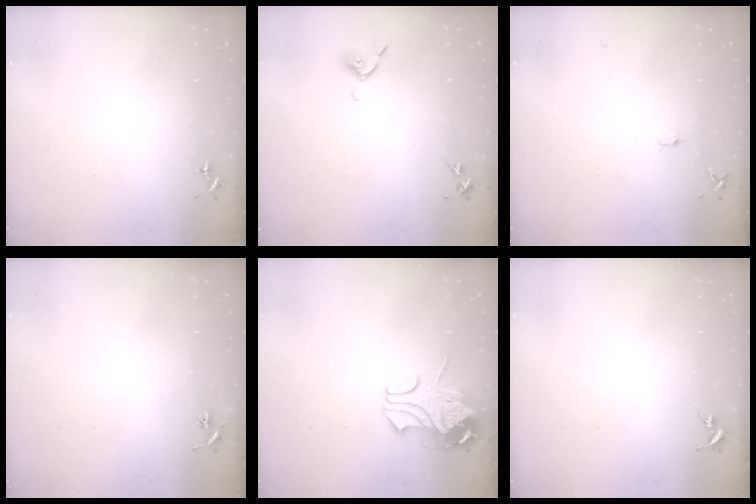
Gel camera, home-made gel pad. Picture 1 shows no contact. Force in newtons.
{"total": 5.6, "press": 5.5, "slide": 1.0}
{"total": 5.2, "press": 5.1, "slide": 0.6}
{"total": 2.9, "press": 2.9, "slide": 0.3}
{"total": 10.0, "press": 9.9, "slide": 1.5}
{"total": 0.0}